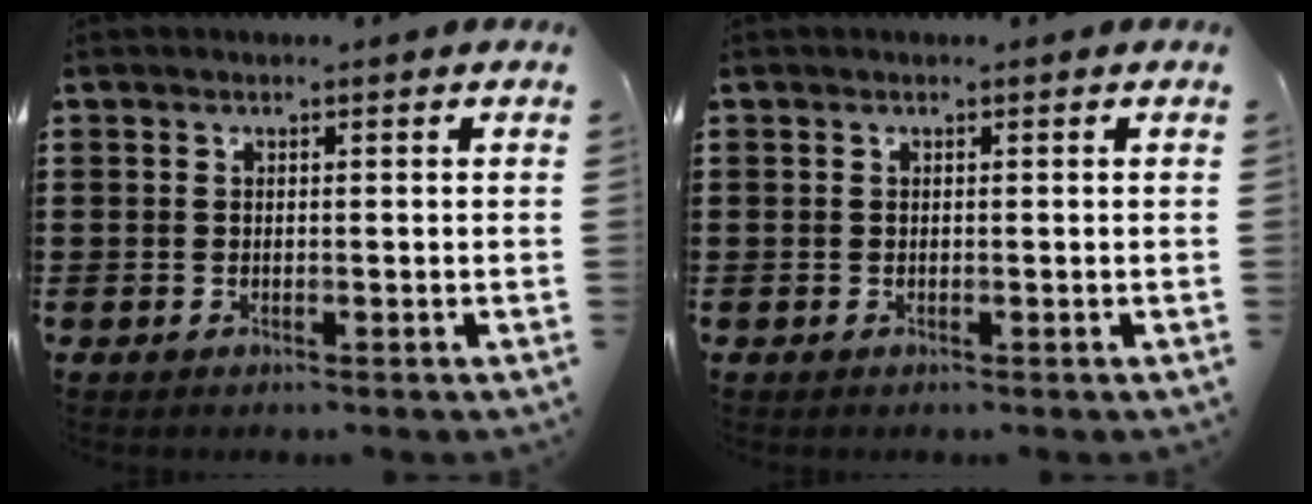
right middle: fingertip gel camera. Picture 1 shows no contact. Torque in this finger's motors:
{"motor_torque": [0.23, -0.35, 0.02, 0.00]}